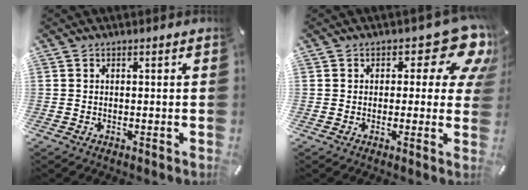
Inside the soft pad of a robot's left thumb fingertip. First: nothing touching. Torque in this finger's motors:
{"motor_torque": [1.31, 1.20, 0.24, -0.19, -0.04]}